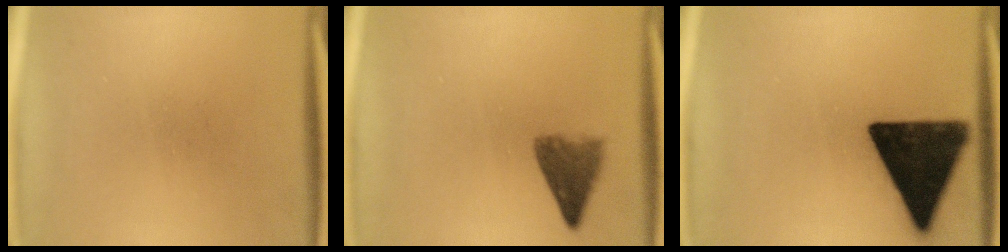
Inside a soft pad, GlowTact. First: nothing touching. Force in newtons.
{"total": 4.3}
{"total": 17.8}